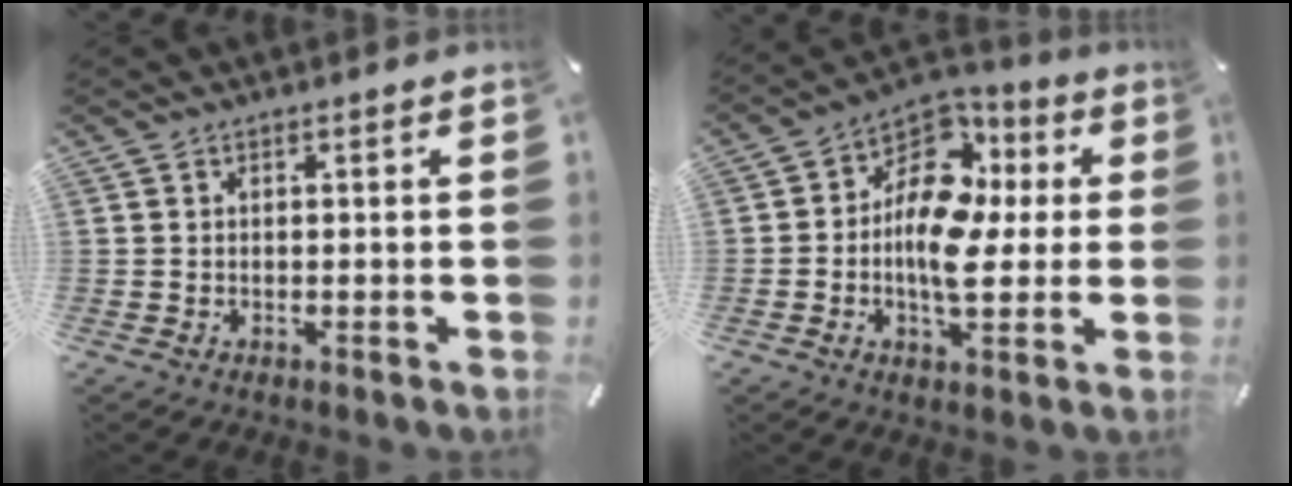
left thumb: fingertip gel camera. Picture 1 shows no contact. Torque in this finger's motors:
{"motor_torque": [1.79, 2.79, 1.50, -0.28, 0.39]}